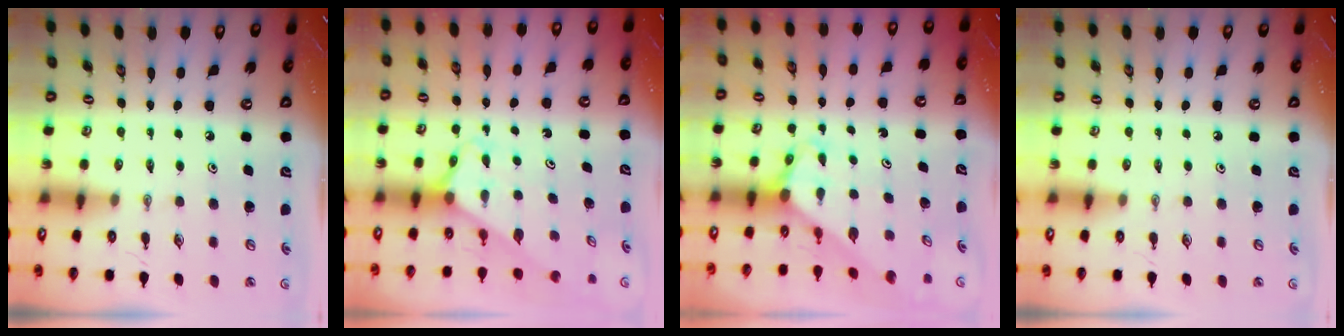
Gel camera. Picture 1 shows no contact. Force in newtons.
{"total": 2.6, "press": 2.6, "slide": 0.2}
{"total": 3.1, "press": 3.1, "slide": 0.2}
{"total": 0.0}